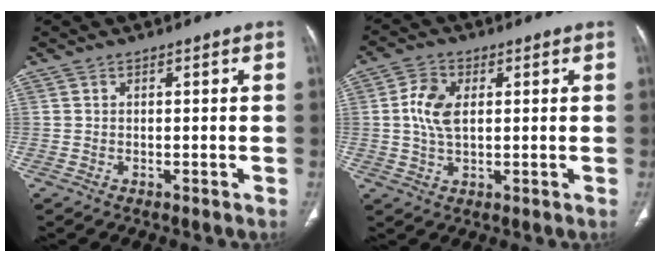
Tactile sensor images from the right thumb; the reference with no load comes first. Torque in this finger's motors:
{"motor_torque": [-0.04, -0.03, 0.72, 0.05, 0.04]}